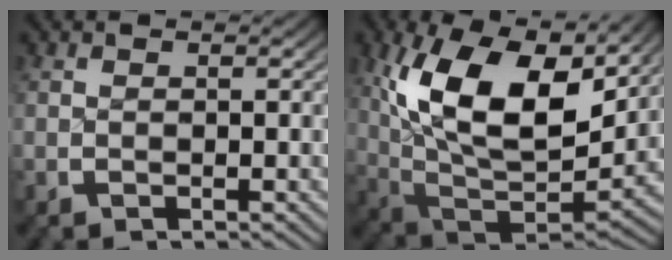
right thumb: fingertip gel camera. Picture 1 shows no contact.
{"total": 13.9, "force": [2.3, 7.4, 11.5], "torque": [-0.256, -0.043, 0.059]}